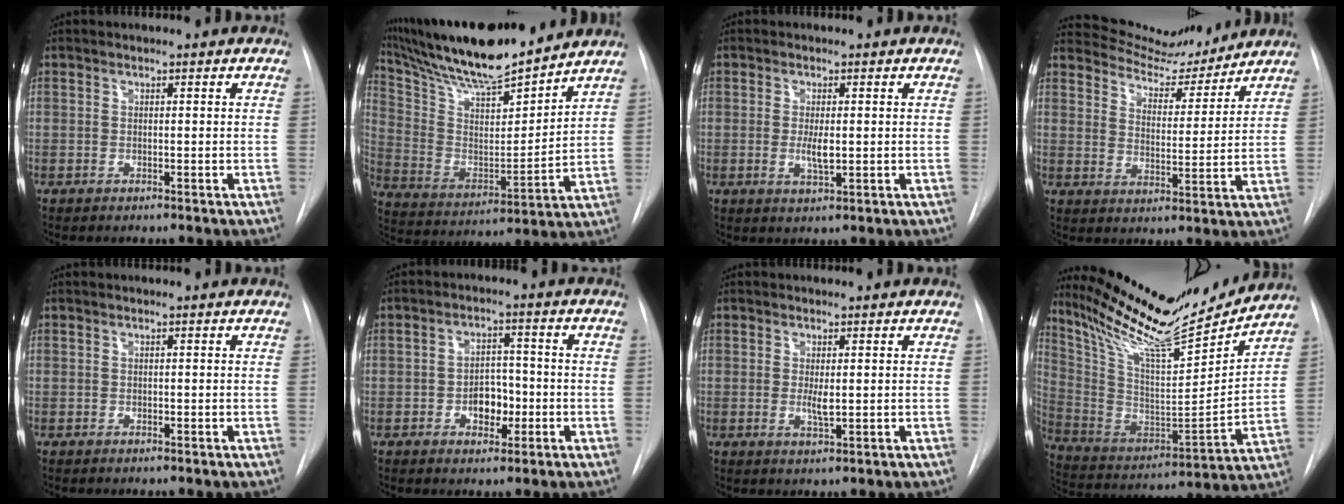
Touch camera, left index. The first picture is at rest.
{"total": 20.2, "force": [17.8, 2.0, 9.2], "torque": [-0.174, -0.001, 0.308]}
{"total": 2.7, "force": [0.0, 0.7, 2.6], "torque": [-0.049, -0.009, 0.001]}
{"total": 10.7, "force": [10.5, 1.9, 1.0], "torque": [-0.019, -0.008, 0.164]}
{"total": 0.0}
{"total": 4.9, "force": [-1.5, 3.1, 3.4], "torque": [-0.048, 0.007, -0.021]}
{"total": 2.1, "force": [0.2, 0.5, 2.0], "torque": [-0.041, -0.008, 0.007]}
{"total": 23.3, "force": [20.9, 2.5, 10.0], "torque": [-0.192, -0.040, 0.340]}